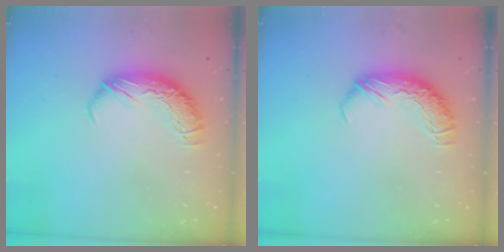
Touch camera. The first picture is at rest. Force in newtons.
{"total": 0.0}